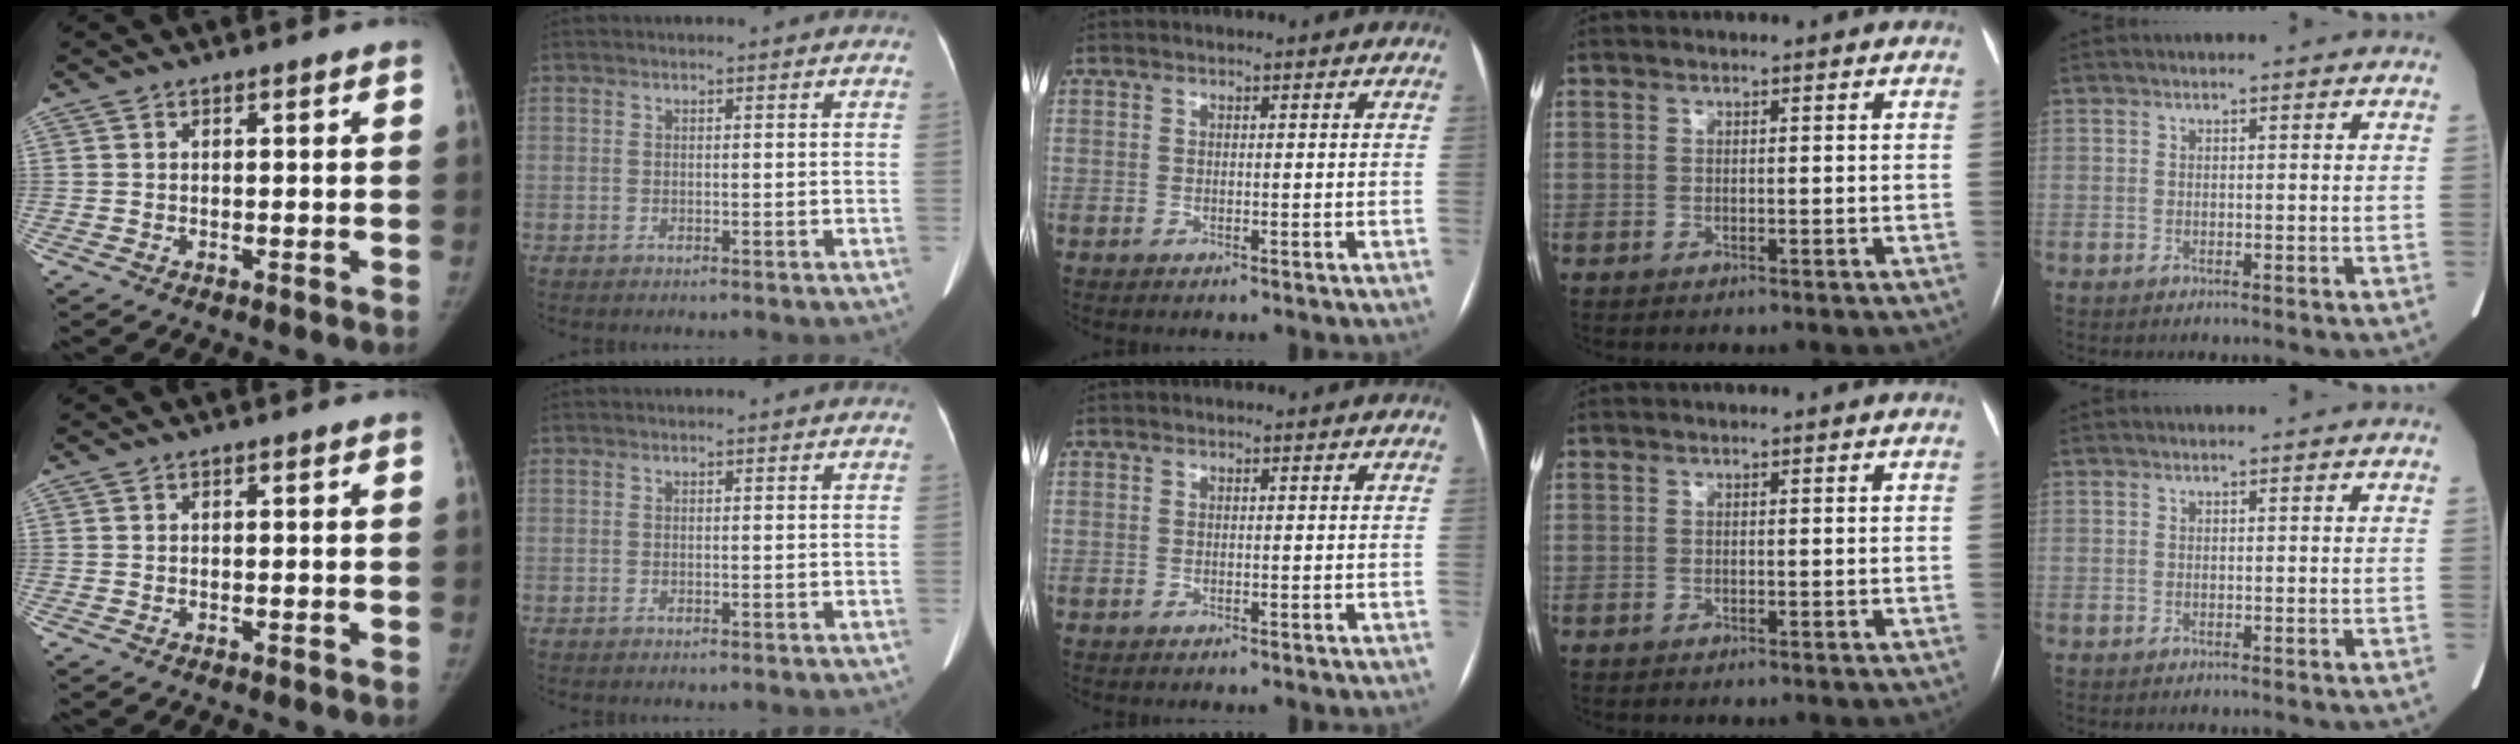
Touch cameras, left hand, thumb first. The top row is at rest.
{}